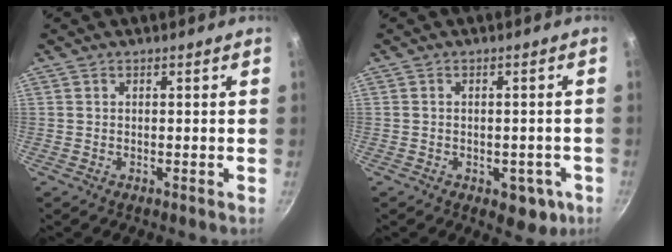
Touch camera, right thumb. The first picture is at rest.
{"total": 6.1, "force": [-2.3, 3.9, 4.1], "torque": [-0.021, 0.014, -0.017]}